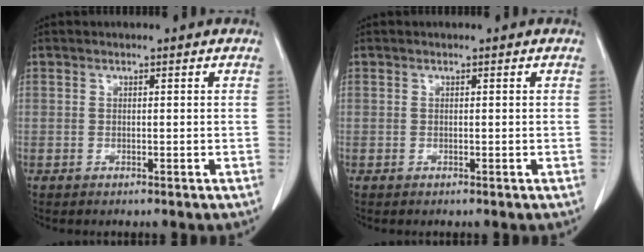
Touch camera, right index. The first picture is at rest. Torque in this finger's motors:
{"motor_torque": [0.00, 0.00, 0.00, 0.00]}